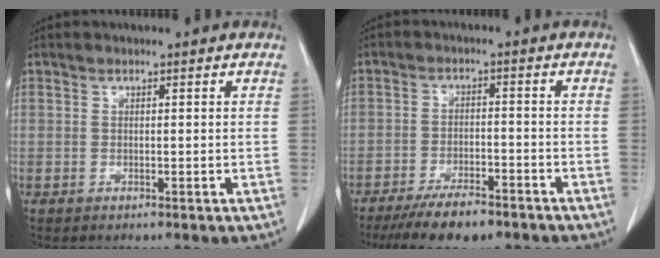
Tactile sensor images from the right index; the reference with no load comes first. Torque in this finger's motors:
{"motor_torque": [0.06, -0.06, 0.05, 0.02]}